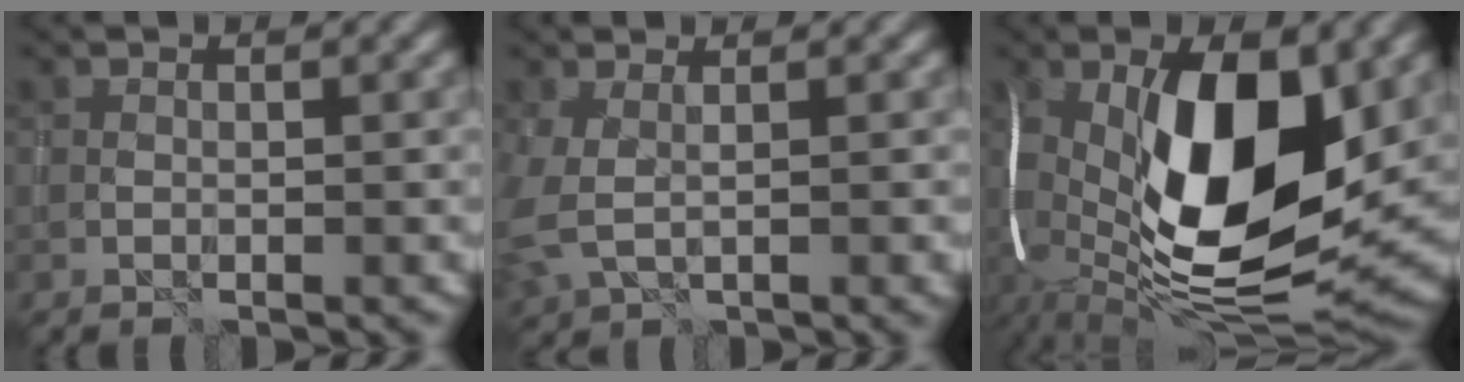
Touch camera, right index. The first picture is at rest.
{"total": 3.6, "force": [0.0, 1.8, 3.2], "torque": [-0.084, -0.009, 0.001]}
{"total": 16.4, "force": [0.4, 7.4, 14.7], "torque": [-0.270, -0.010, -0.002]}